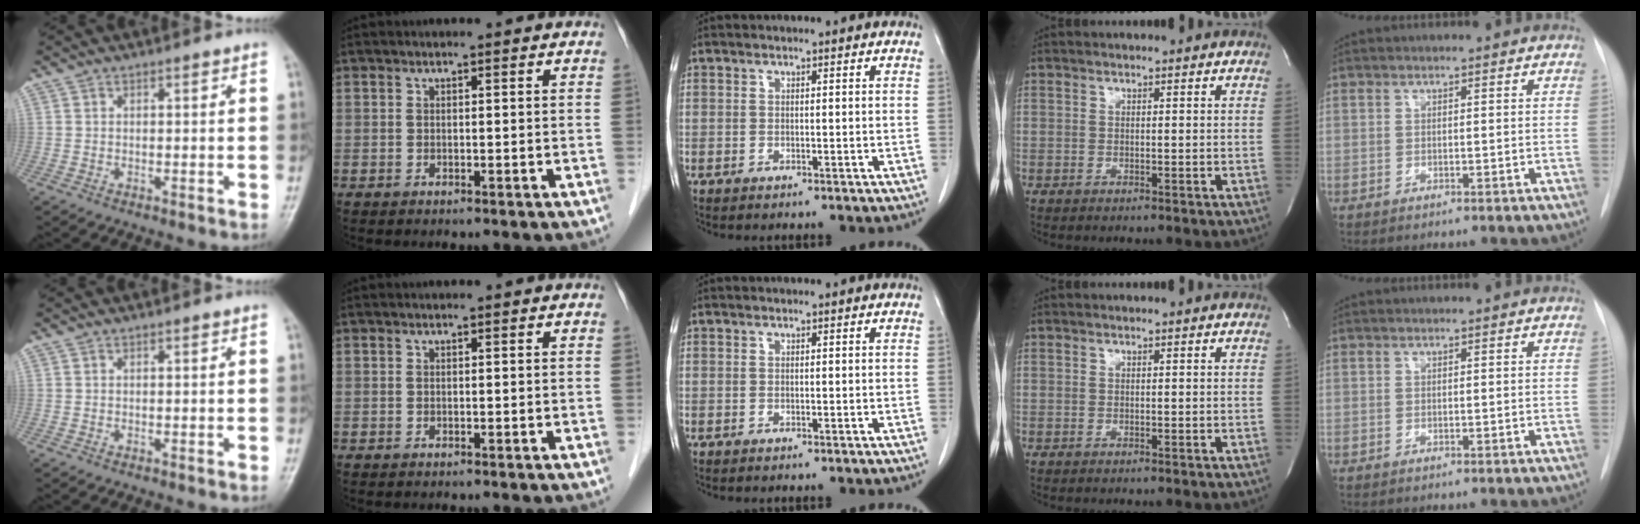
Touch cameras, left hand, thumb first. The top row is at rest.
{}